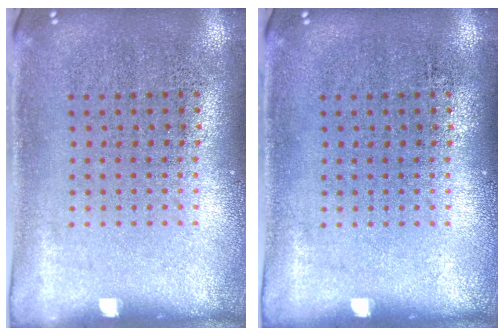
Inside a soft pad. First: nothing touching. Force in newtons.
{"total": 0.0}